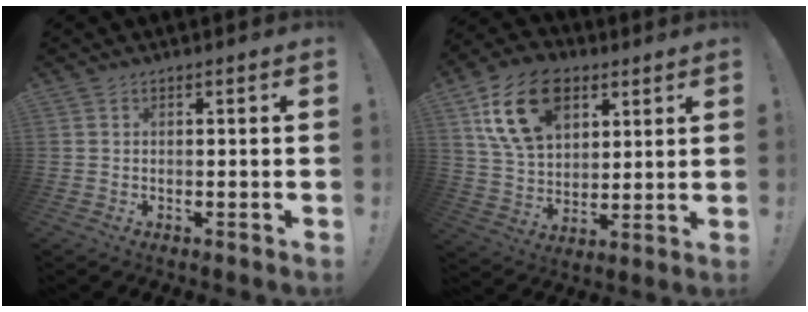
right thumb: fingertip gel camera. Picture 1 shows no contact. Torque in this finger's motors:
{"motor_torque": [1.80, 2.66, 1.33, 0.46, 0.09]}